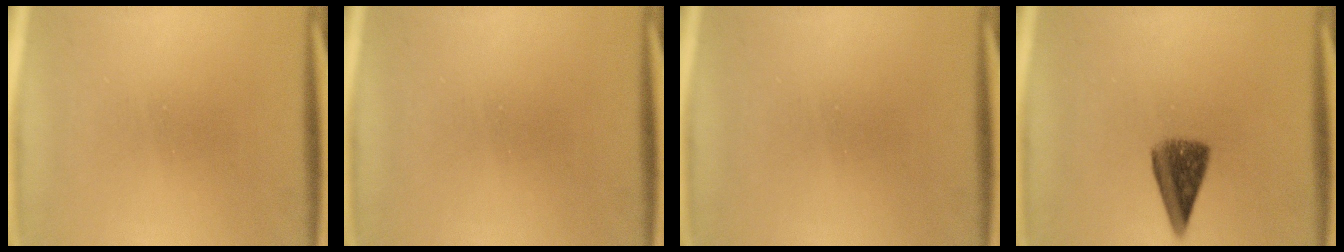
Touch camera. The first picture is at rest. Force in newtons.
{"total": 0.0}
{"total": 0.0}
{"total": 5.6}